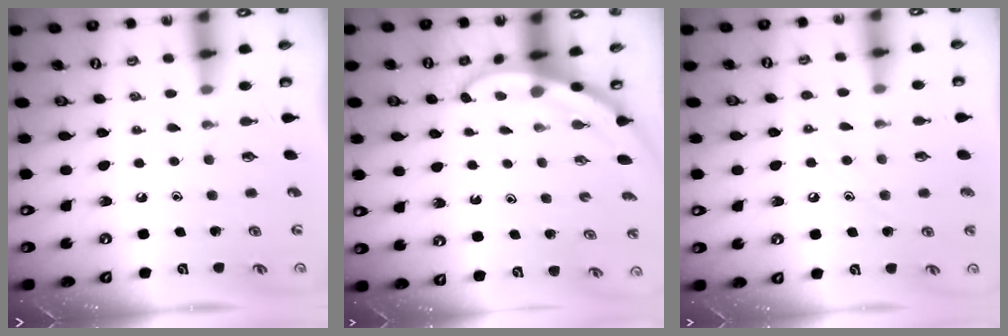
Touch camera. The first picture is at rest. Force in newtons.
{"total": 3.3, "press": 3.3, "slide": 0.2}
{"total": 7.0, "press": 7.0, "slide": 0.6}